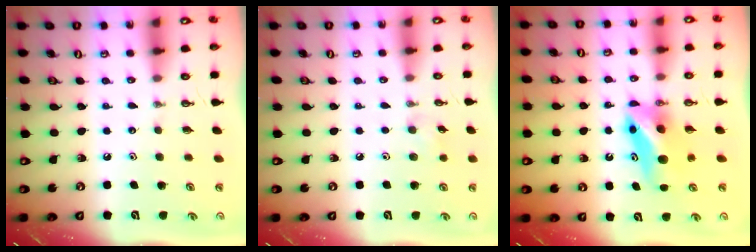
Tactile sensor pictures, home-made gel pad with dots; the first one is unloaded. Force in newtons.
{"total": 5.6, "press": 5.3, "slide": 1.9}
{"total": 8.2, "press": 7.4, "slide": 3.4}